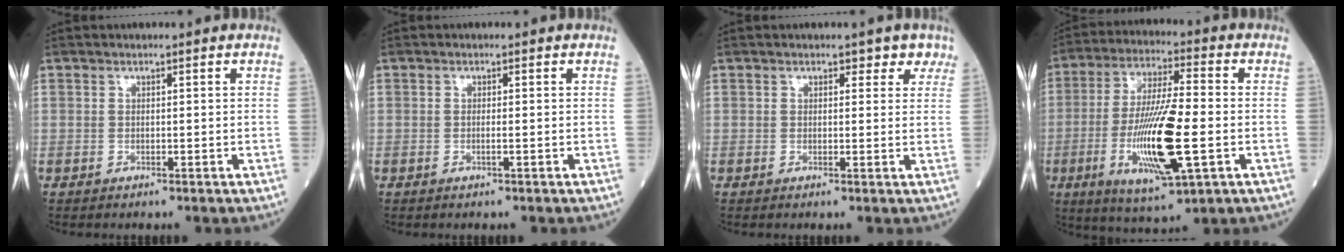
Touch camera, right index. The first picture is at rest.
{"total": 1.0, "force": [-0.2, 0.0, 1.0], "torque": [-0.022, -0.003, -0.003]}
{"total": 2.4, "force": [1.6, 1.7, 0.6], "torque": [0.014, -0.005, 0.008]}
{"total": 16.1, "force": [-3.7, 2.4, 15.5], "torque": [-0.304, -0.018, -0.061]}